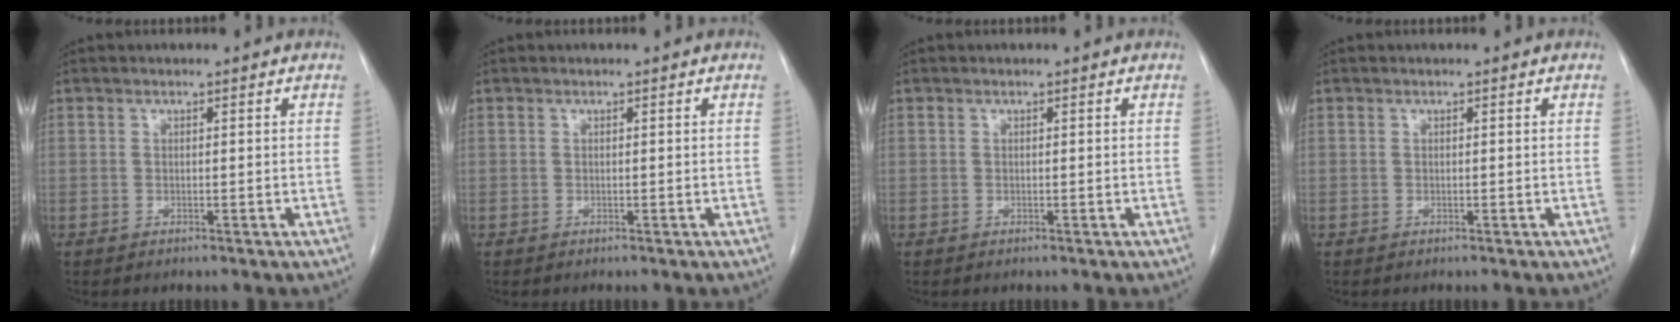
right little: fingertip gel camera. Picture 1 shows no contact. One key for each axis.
{"total": 0.0}
{"total": 0.0}
{"total": 0.0}